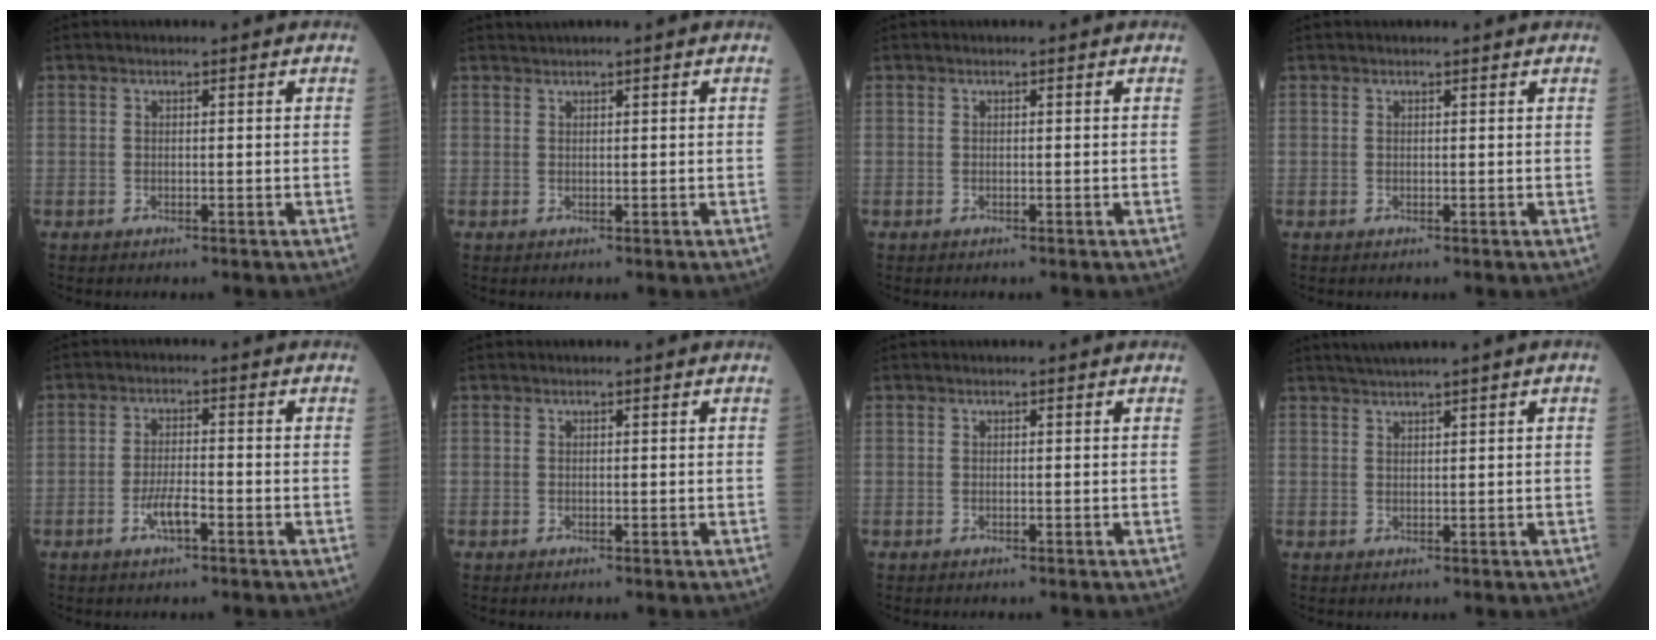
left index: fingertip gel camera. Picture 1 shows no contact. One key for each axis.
{"total": 0.7, "fx": 0.6, "fy": -0.2, "fz": 0.2, "tx": -0.007, "ty": 0.008, "tz": 0.018}
{"total": 0.0}
{"total": 1.2, "fx": 1.1, "fy": -0.1, "fz": 0.2, "tx": -0.007, "ty": 0.009, "tz": 0.015}
{"total": 3.7, "fx": -1.9, "fy": 0.8, "fz": 3.1, "tx": -0.065, "ty": 0.001, "tz": -0.036}
{"total": 0.0}
{"total": 0.0}
{"total": 2.8, "fx": 2.0, "fy": -0.7, "fz": 1.8, "tx": -0.039, "ty": 0.010, "tz": 0.043}